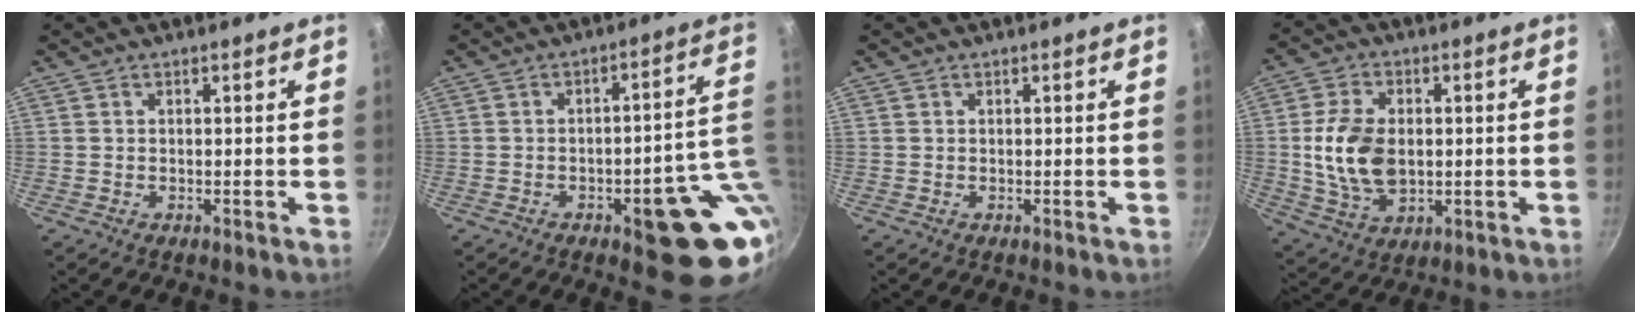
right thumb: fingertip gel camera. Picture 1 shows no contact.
{"total": 14.7, "force": [-2.9, 5.3, 13.4], "torque": [-0.112, 0.018, -0.033]}
{"total": 0.0}
{"total": 12.1, "force": [0.2, 8.0, 9.1], "torque": [-0.160, -0.003, 0.009]}